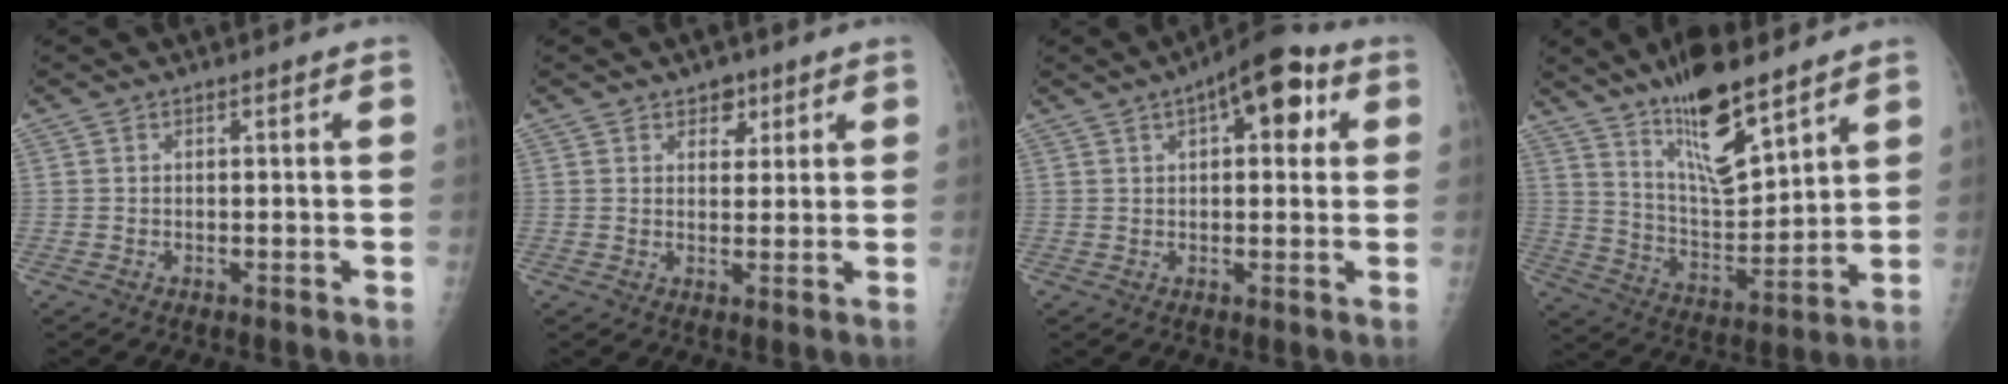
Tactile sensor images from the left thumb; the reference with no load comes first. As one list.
[{"total": 3.7, "force": [2.2, 2.5, 1.7], "torque": [0.002, -0.011, 0.031]}, {"total": 10.5, "force": [4.0, 4.8, 8.5], "torque": [-0.085, 0.011, 0.046]}, {"total": 15.9, "force": [10.9, 4.6, 10.7], "torque": [-0.160, -0.073, 0.203]}]